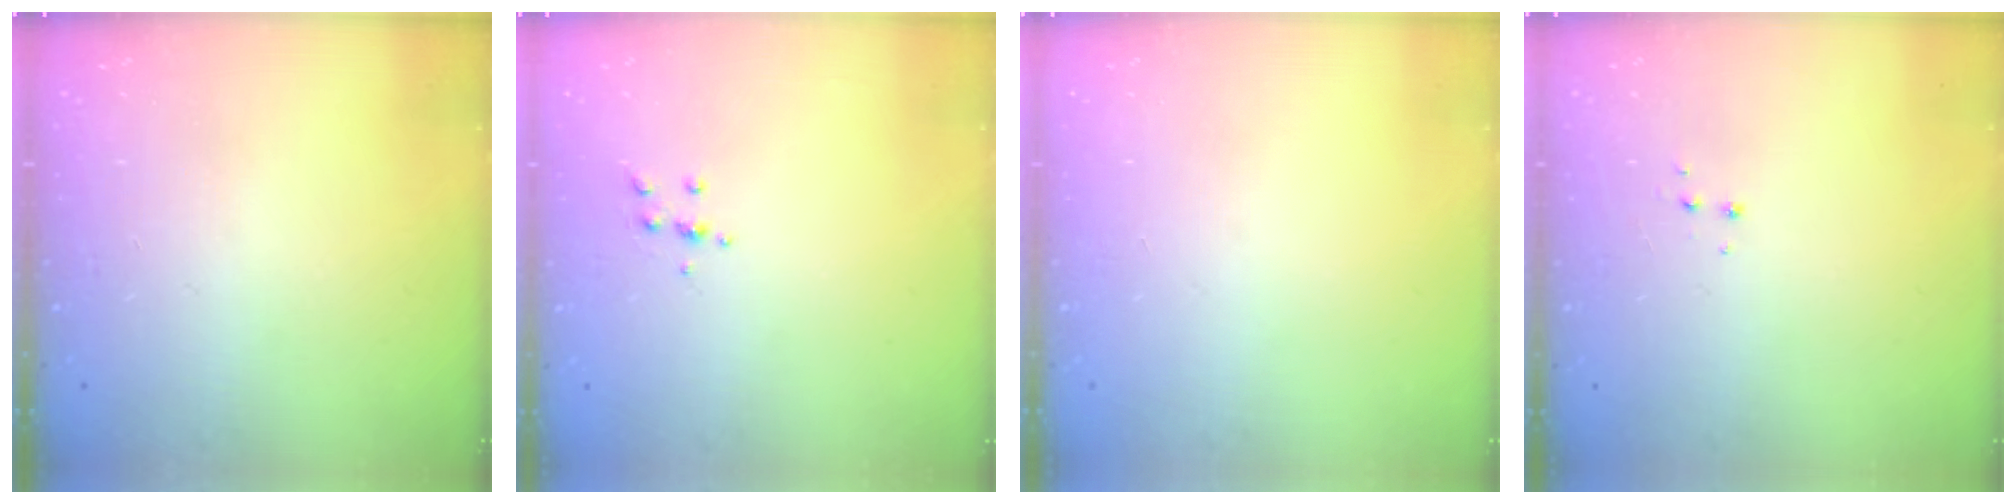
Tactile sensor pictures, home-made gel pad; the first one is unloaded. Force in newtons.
{"total": 4.0, "press": 3.9, "slide": 0.9}
{"total": 0.0}
{"total": 3.9, "press": 3.9, "slide": 0.5}